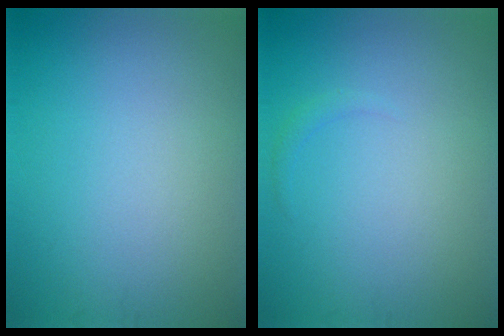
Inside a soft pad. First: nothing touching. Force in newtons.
{"total": 0.6, "press": 0.6, "slide": 0.1}